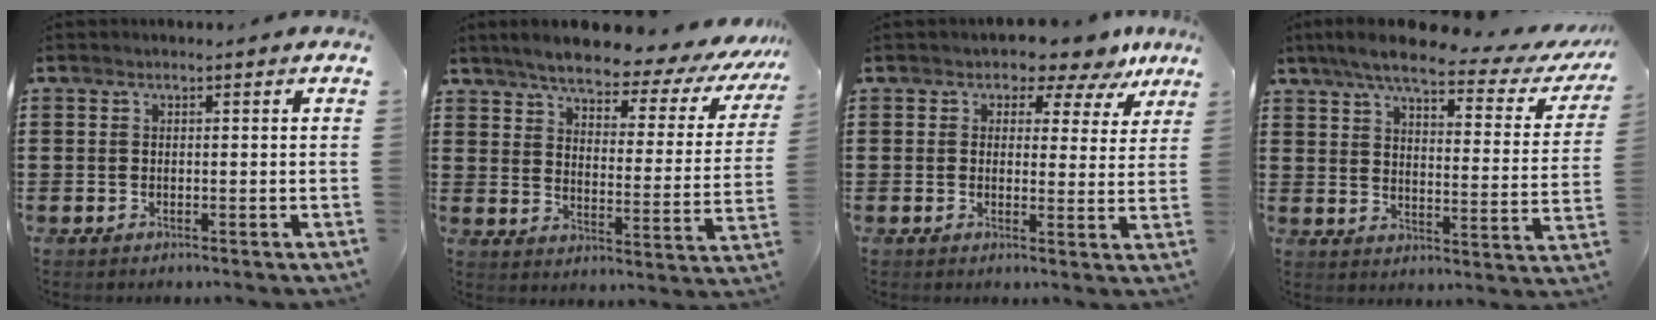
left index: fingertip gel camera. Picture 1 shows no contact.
{"total": 5.6, "force": [4.9, 0.8, 2.5], "torque": [-0.067, -0.038, 0.077]}
{"total": 3.1, "force": [2.5, 1.7, 0.6], "torque": [-0.015, -0.012, 0.039]}
{"total": 7.6, "force": [5.8, 1.0, 4.8], "torque": [-0.108, -0.027, 0.096]}